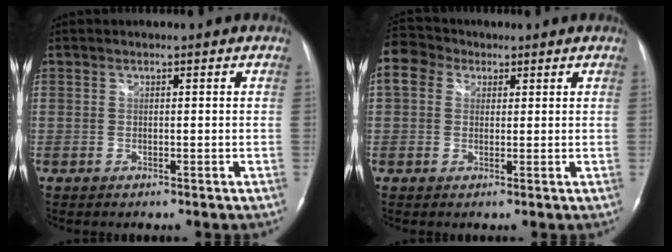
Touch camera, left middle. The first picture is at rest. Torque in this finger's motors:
{"motor_torque": [0.72, -0.57, 0.50, 0.10]}